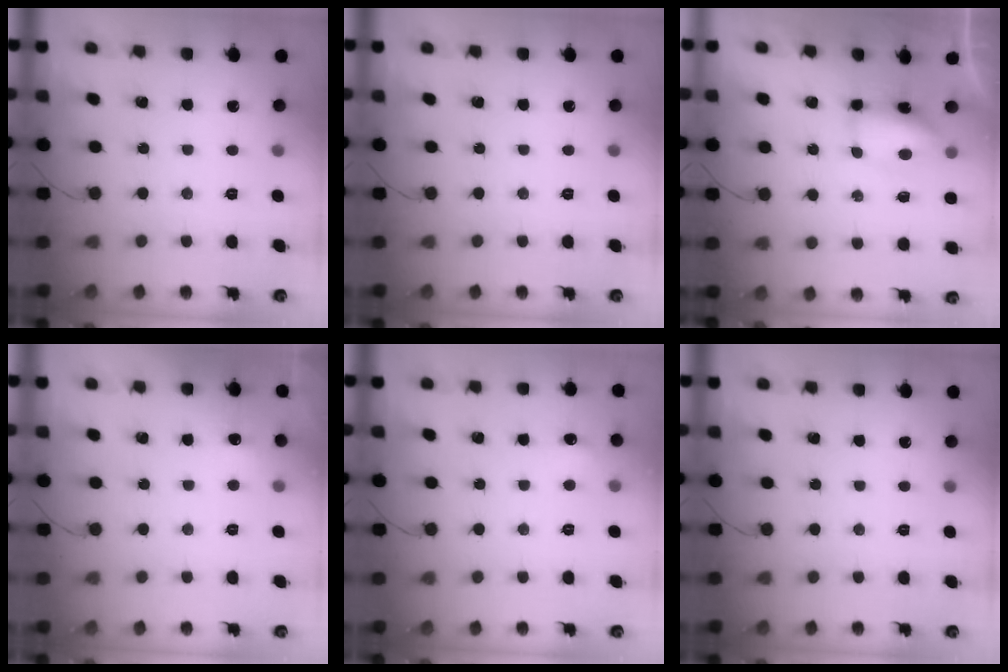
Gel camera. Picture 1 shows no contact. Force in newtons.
{"total": 0.0}
{"total": 11.1, "press": 8.6, "slide": 7.1}
{"total": 5.0, "press": 4.8, "slide": 1.5}
{"total": 6.1, "press": 5.8, "slide": 1.9}
{"total": 0.0}